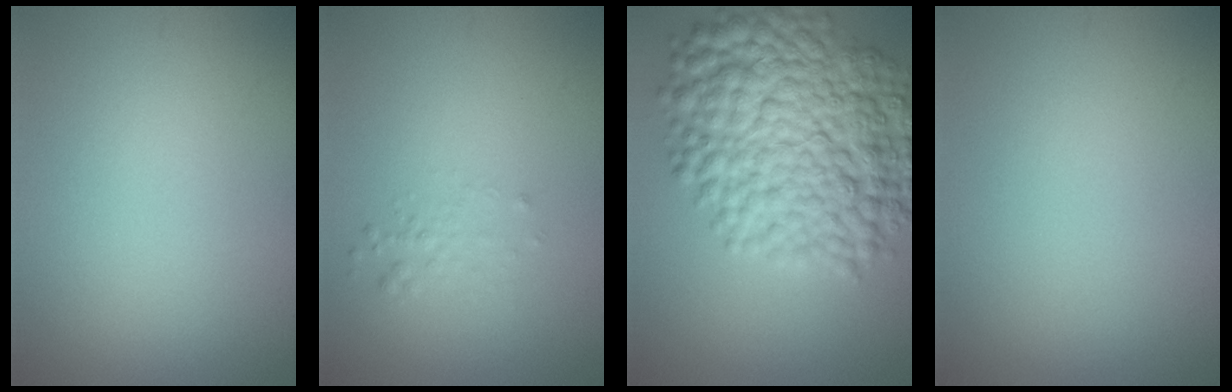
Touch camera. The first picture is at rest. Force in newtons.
{"total": 1.0, "press": 1.0, "slide": 0.1}
{"total": 12.2, "press": 12.2, "slide": 0.2}
{"total": 0.0}